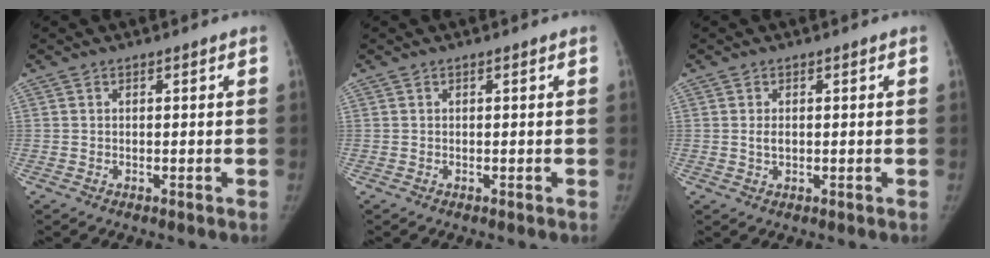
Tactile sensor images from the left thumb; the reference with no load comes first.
{"total": 0.0}
{"total": 1.6, "force": [0.2, 0.9, 1.3], "torque": [-0.022, -0.003, 0.005]}